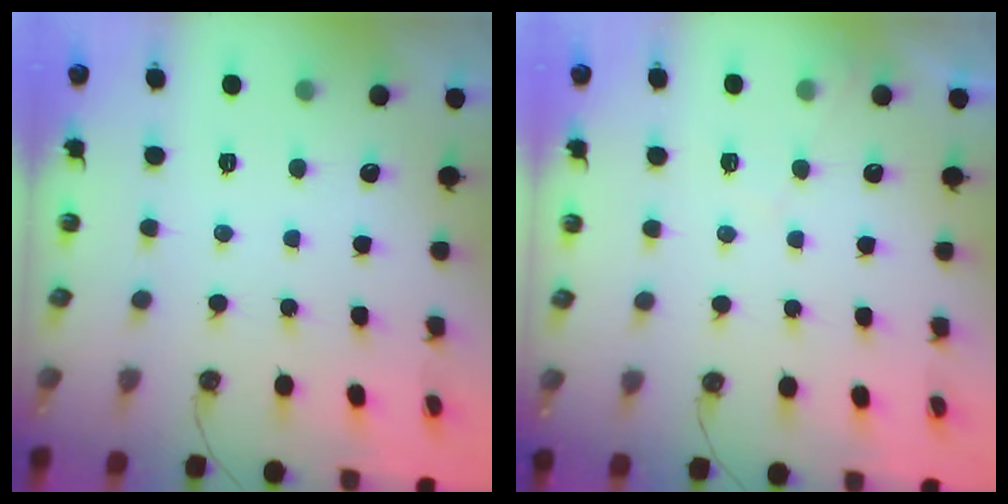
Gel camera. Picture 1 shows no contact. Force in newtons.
{"total": 4.3, "press": 4.3, "slide": 0.6}